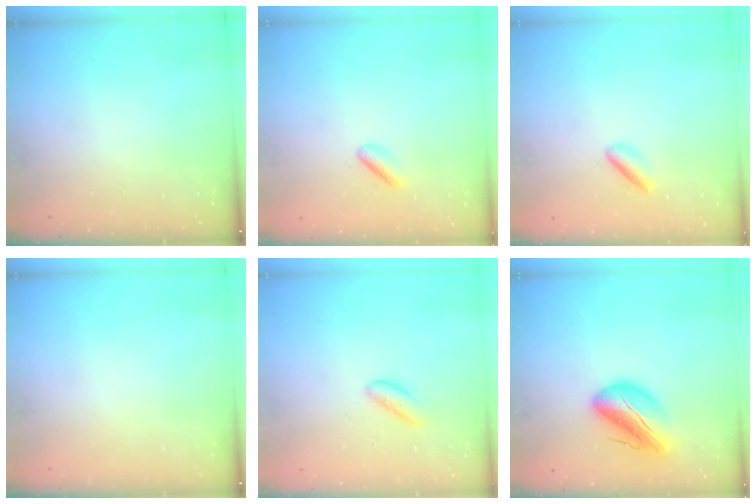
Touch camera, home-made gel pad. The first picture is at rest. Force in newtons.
{"total": 1.9, "press": 1.6, "slide": 1.0}
{"total": 2.3, "press": 2.2, "slide": 0.3}
{"total": 0.0}
{"total": 1.9, "press": 1.9, "slide": 0.4}
{"total": 14.9, "press": 14.4, "slide": 3.9}